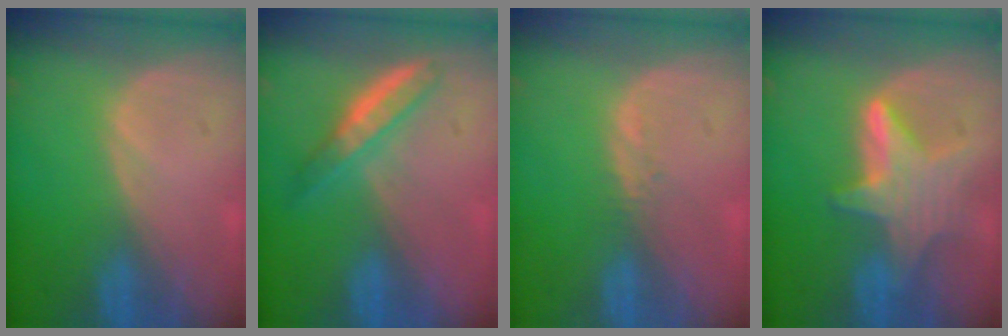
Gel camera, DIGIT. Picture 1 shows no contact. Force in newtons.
{"total": 4.9, "press": 4.5, "slide": 1.9}
{"total": 0.9, "press": 0.8, "slide": 0.4}
{"total": 6.6, "press": 6.6, "slide": 0.2}